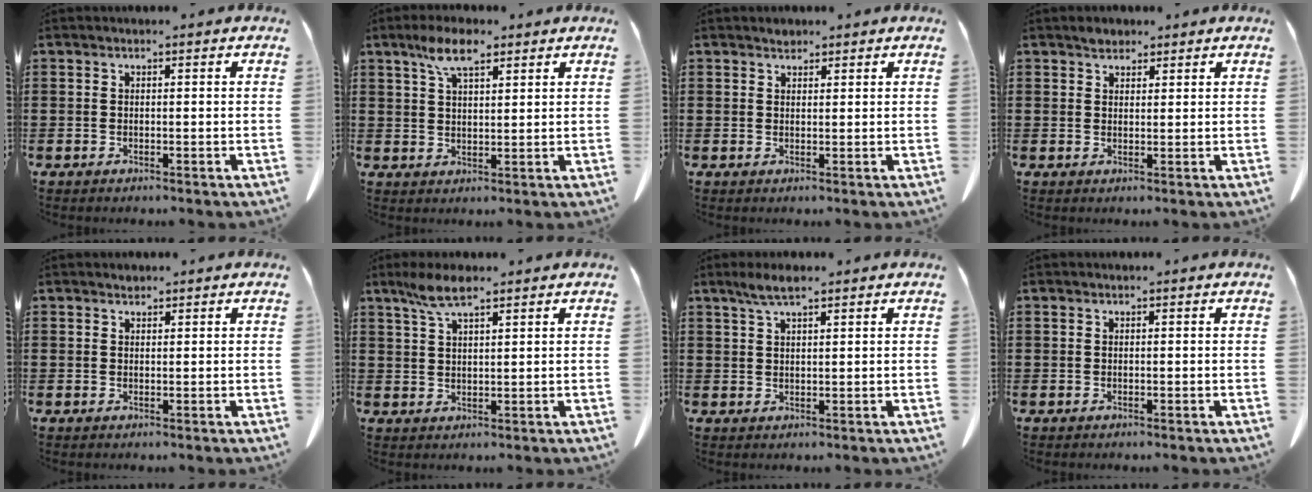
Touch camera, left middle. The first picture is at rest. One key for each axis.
{"total": 6.4, "fx": 4.0, "fy": 2.1, "fz": 4.6, "tx": -0.099, "ty": 0.005, "tz": 0.070}
{"total": 1.3, "fx": 1.1, "fy": 0.5, "fz": 0.2, "tx": 0.002, "ty": -0.002, "tz": 0.020}
{"total": 1.9, "fx": 1.6, "fy": 0.9, "fz": 0.4, "tx": -0.003, "ty": -0.001, "tz": 0.030}
{"total": 0.9, "fx": 0.8, "fy": 0.3, "fz": 0.1, "tx": -0.004, "ty": 0.000, "tz": 0.016}
{"total": 5.3, "fx": 3.4, "fy": 1.2, "fz": 3.8, "tx": -0.083, "ty": 0.004, "tz": 0.061}
{"total": 3.5, "fx": 2.3, "fy": 0.6, "fz": 2.5, "tx": -0.054, "ty": 0.002, "tz": 0.041}
{"total": 0.0}